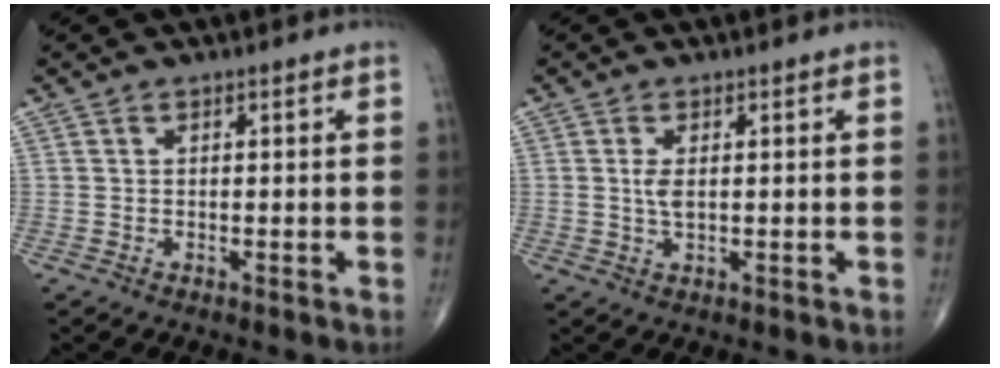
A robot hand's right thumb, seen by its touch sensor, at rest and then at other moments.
{"total": 2.4, "force": [0.3, 1.0, 2.2], "torque": [-0.044, -0.005, 0.008]}